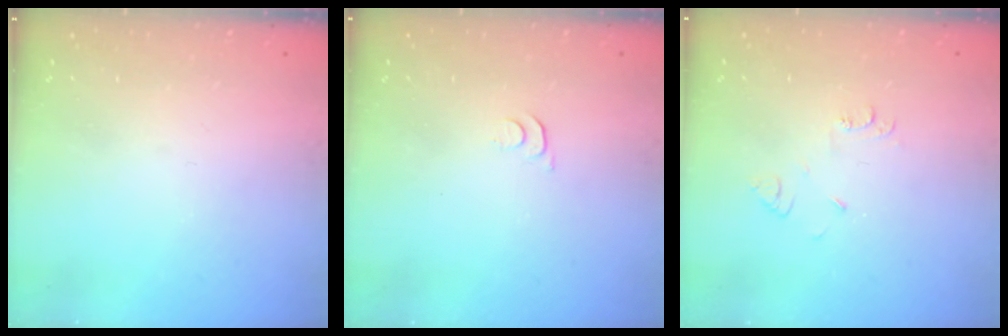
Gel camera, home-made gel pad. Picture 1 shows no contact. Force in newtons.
{"total": 3.3, "press": 3.2, "slide": 0.4}
{"total": 4.9, "press": 4.8, "slide": 0.7}